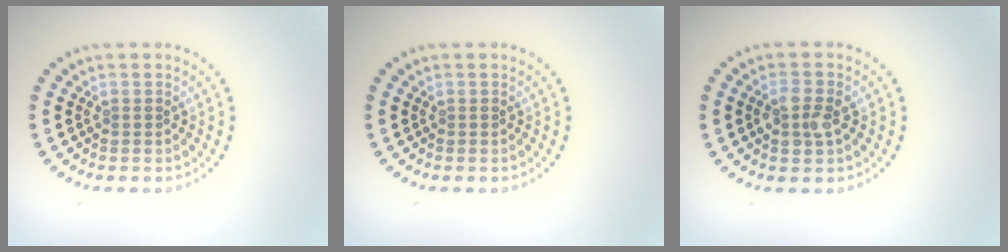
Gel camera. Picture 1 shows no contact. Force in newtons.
{"total": 0.0}
{"total": 2.3, "press": 2.3, "slide": 0.2}